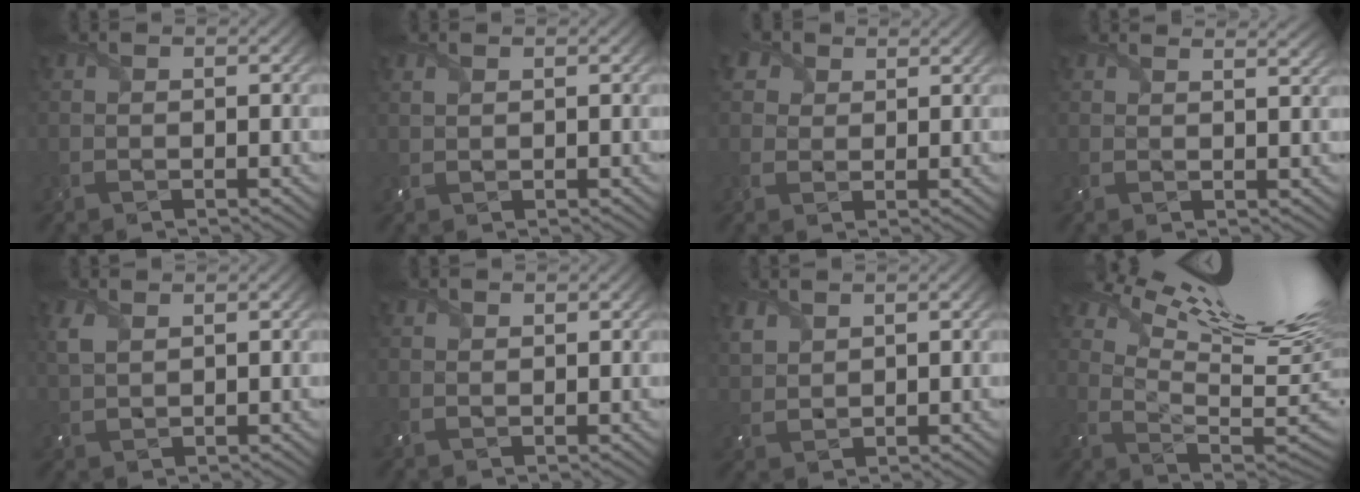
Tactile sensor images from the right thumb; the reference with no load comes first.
{"total": 0.9, "force": [0.7, 0.4, 0.5], "torque": [-0.022, 0.001, 0.016]}
{"total": 3.8, "force": [2.1, 2.8, 1.3], "torque": [-0.041, 0.004, 0.042]}
{"total": 3.3, "force": [2.9, 0.7, 1.5], "torque": [-0.035, 0.005, 0.040]}
{"total": 2.7, "force": [1.5, 1.4, 1.7], "torque": [-0.055, 0.002, 0.037]}
{"total": 0.8, "force": [0.7, 0.3, 0.2], "torque": [-0.009, 0.001, 0.015]}
{"total": 2.8, "force": [2.1, 1.6, 1.1], "torque": [-0.036, 0.000, 0.050]}
{"total": 18.8, "force": [10.6, 5.2, 14.6], "torque": [-0.242, 0.018, 0.166]}